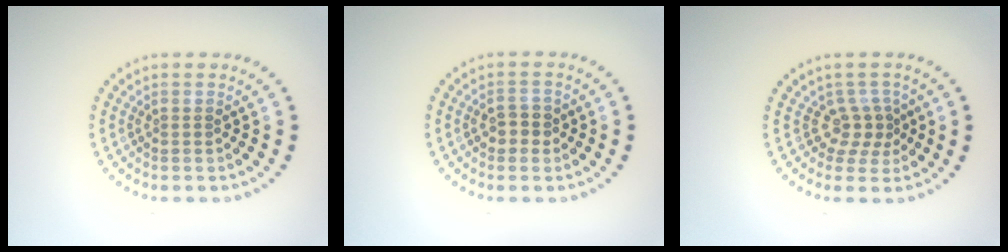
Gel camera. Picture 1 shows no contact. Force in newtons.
{"total": 1.9, "press": 1.9, "slide": 0.2}
{"total": 2.5, "press": 1.7, "slide": 1.8}